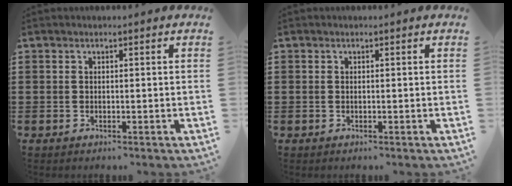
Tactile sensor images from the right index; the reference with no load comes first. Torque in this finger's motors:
{"motor_torque": [-0.24, 0.23, 0.03, -0.01]}